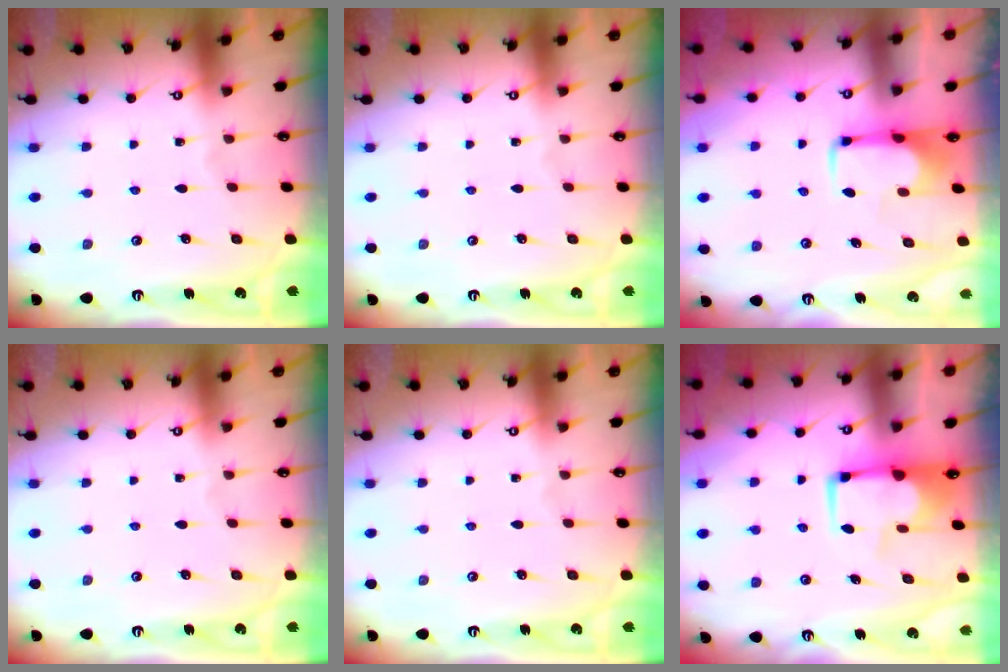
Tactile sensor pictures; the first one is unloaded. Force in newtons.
{"total": 0.0}
{"total": 2.0, "press": 2.0, "slide": 0.4}
{"total": 0.0}
{"total": 0.0}
{"total": 1.7, "press": 1.4, "slide": 0.8}